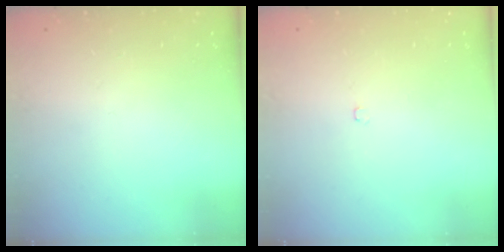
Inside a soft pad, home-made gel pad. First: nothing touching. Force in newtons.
{"total": 2.1, "press": 2.1, "slide": 0.4}